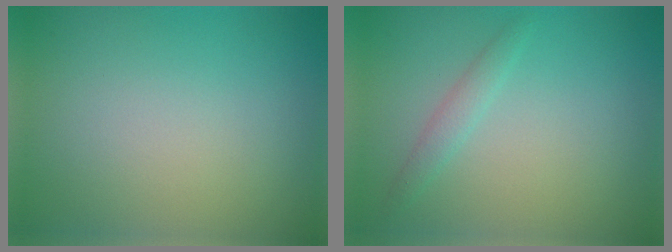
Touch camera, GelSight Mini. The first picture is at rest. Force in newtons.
{"total": 1.3, "press": 1.3, "slide": 0.1}